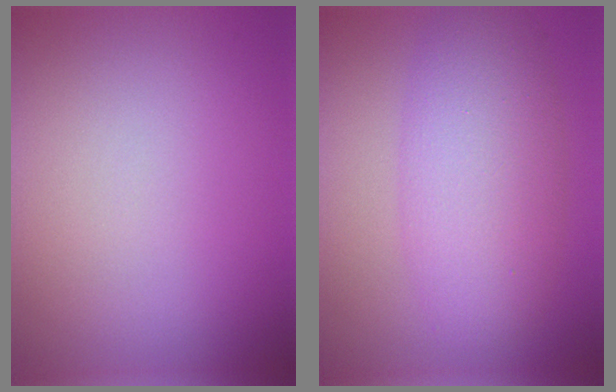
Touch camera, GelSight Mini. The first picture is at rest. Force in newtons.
{"total": 6.6, "press": 6.6, "slide": 0.2}